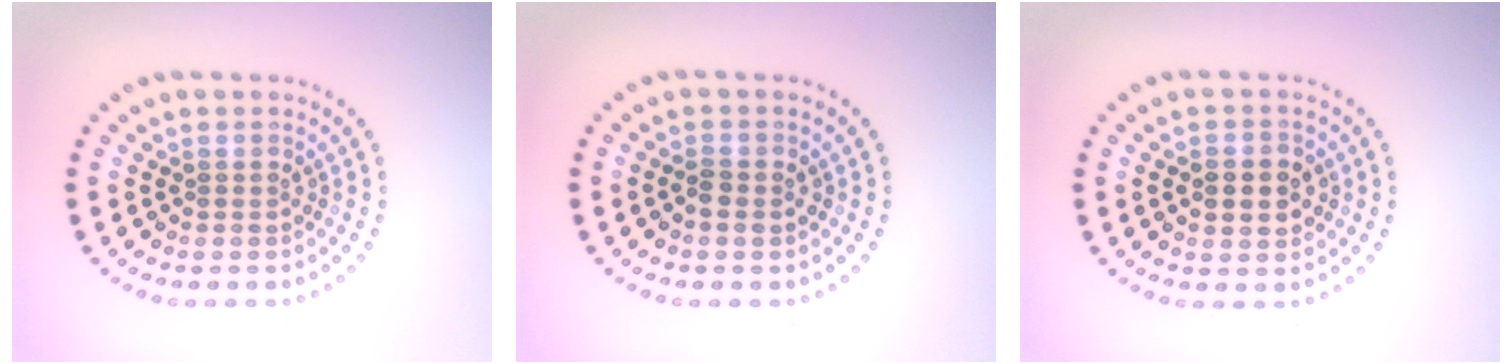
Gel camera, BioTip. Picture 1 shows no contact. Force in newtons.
{"total": 1.1, "press": 1.1, "slide": 0.2}
{"total": 2.8, "press": 2.8, "slide": 0.3}